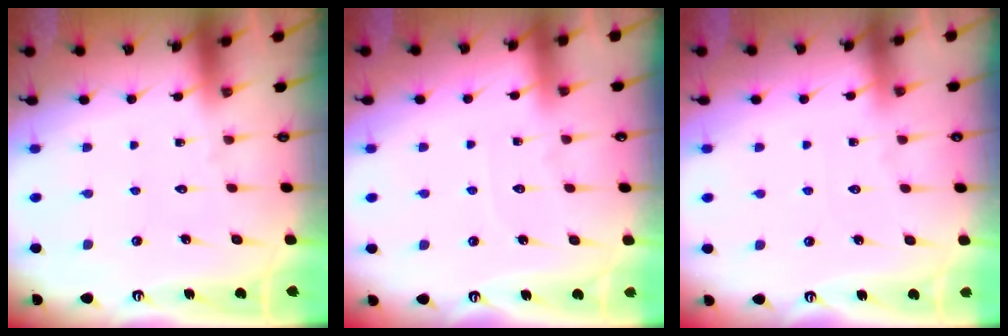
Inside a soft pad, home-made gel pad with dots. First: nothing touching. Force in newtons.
{"total": 2.4, "press": 2.4, "slide": 0.4}
{"total": 2.4, "press": 2.4, "slide": 0.3}